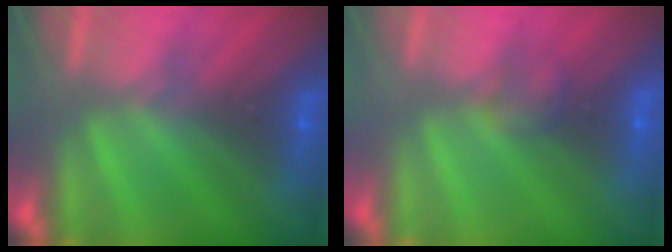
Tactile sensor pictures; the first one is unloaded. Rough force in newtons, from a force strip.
{"total": 1.2}